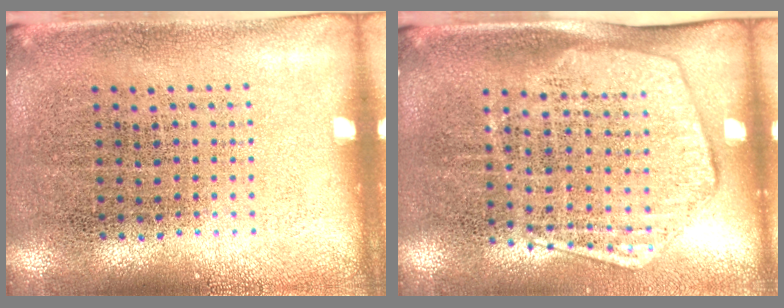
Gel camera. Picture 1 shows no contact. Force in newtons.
{"total": 1.9, "press": 1.6, "slide": 1.1}